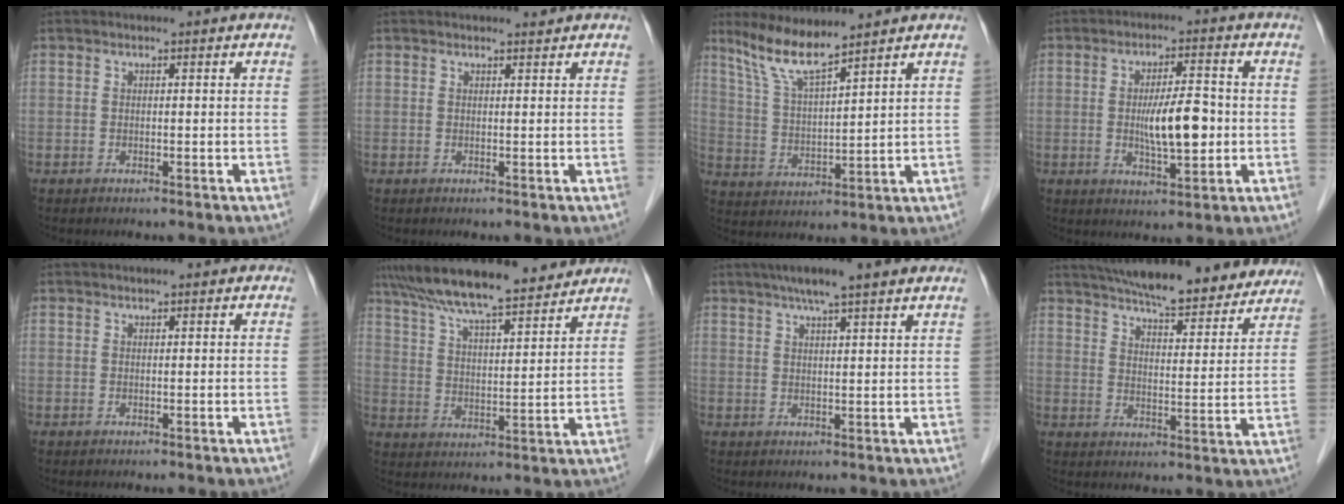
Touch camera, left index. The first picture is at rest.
{"total": 0.7, "force": [0.7, 0.0, -0.1], "torque": [-0.011, -0.005, 0.010]}
{"total": 7.3, "force": [6.3, 0.0, 3.7], "torque": [-0.085, -0.005, 0.130]}
{"total": 7.3, "force": [-0.5, 1.8, 7.1], "torque": [-0.129, -0.001, -0.008]}
{"total": 0.7, "force": [0.6, 0.3, 0.3], "torque": [-0.013, 0.005, 0.007]}
{"total": 16.3, "force": [14.1, 1.9, 7.9], "torque": [-0.138, 0.024, 0.228]}
{"total": 8.1, "force": [6.1, 0.2, 5.3], "torque": [-0.083, 0.028, 0.090]}
{"total": 21.8, "force": [19.2, 4.4, 9.3], "torque": [-0.137, 0.002, 0.250]}